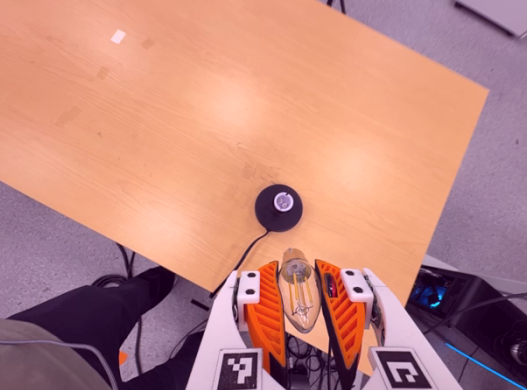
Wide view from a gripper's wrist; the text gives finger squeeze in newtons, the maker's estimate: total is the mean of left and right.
{"total": 19.5, "left": 21.1, "right": 17.9}